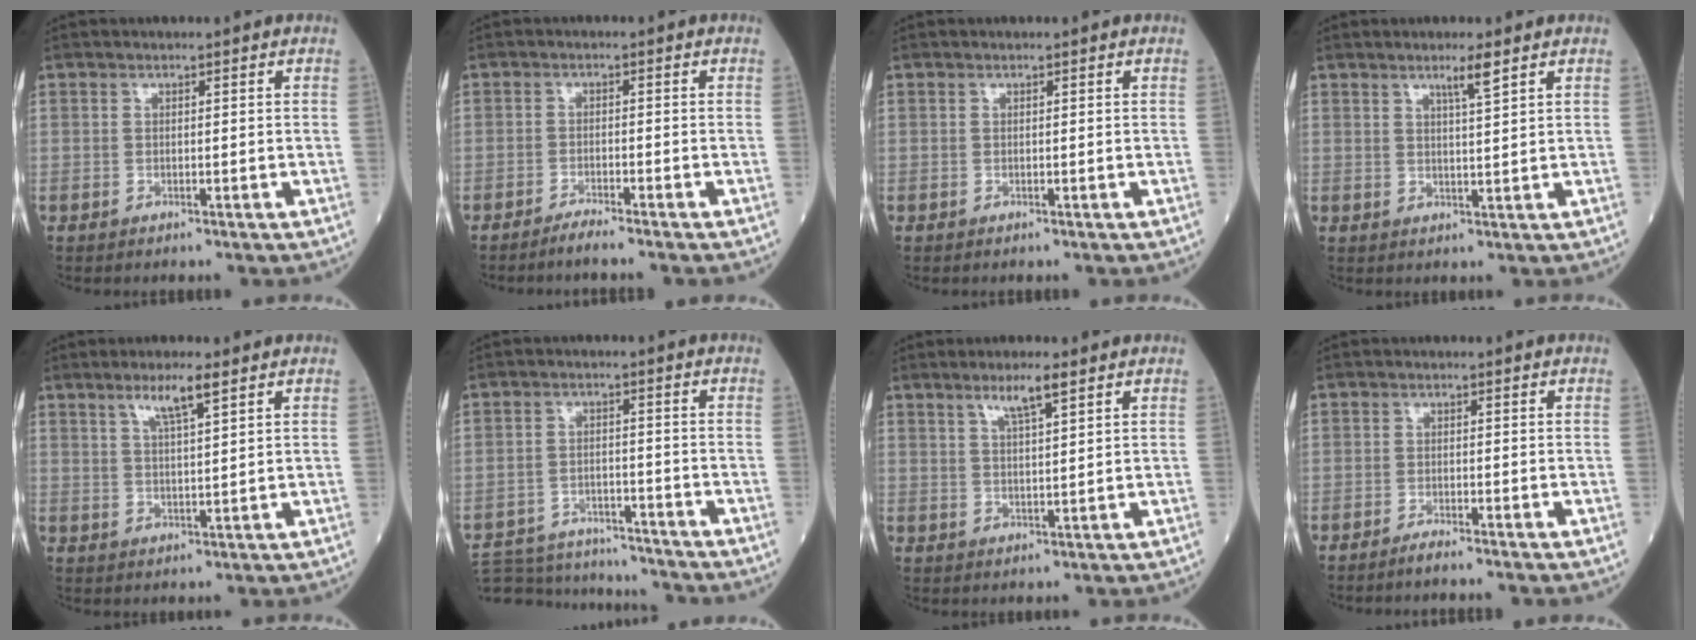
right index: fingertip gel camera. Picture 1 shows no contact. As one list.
[{"total": 2.5, "force": [-2.2, -0.7, 1.0], "torque": [-0.022, -0.002, -0.040]}, {"total": 0.0}, {"total": 2.9, "force": [1.9, -0.4, 2.2], "torque": [-0.043, -0.002, 0.039]}, {"total": 4.9, "force": [3.1, 0.1, 3.8], "torque": [-0.072, 0.002, 0.058]}, {"total": 14.6, "force": [-13.9, 2.8, 3.4], "torque": [-0.064, 0.008, -0.200]}, {"total": 4.3, "force": [2.8, 0.1, 3.2], "torque": [-0.062, 0.001, 0.054]}, {"total": 1.9, "force": [-1.7, -0.5, 0.8], "torque": [-0.018, 0.001, -0.028]}]